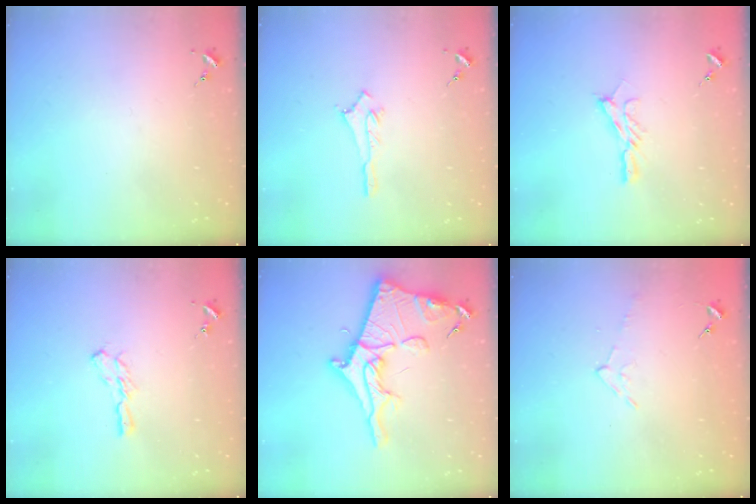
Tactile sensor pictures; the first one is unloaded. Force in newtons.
{"total": 2.9, "press": 2.9, "slide": 0.2}
{"total": 8.3, "press": 8.3, "slide": 0.6}
{"total": 5.7, "press": 5.7, "slide": 0.4}
{"total": 19.1, "press": 19.1, "slide": 1.4}
{"total": 4.7, "press": 4.7, "slide": 0.5}